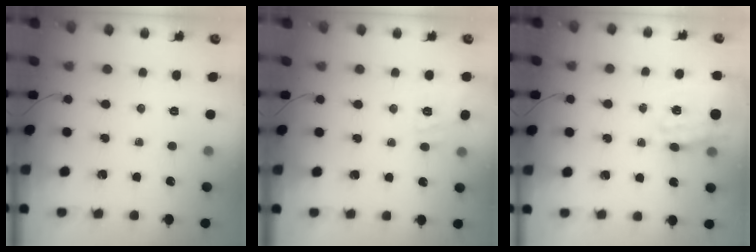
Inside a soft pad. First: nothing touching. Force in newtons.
{"total": 11.8, "press": 11.7, "slide": 1.1}
{"total": 16.6, "press": 16.2, "slide": 3.6}